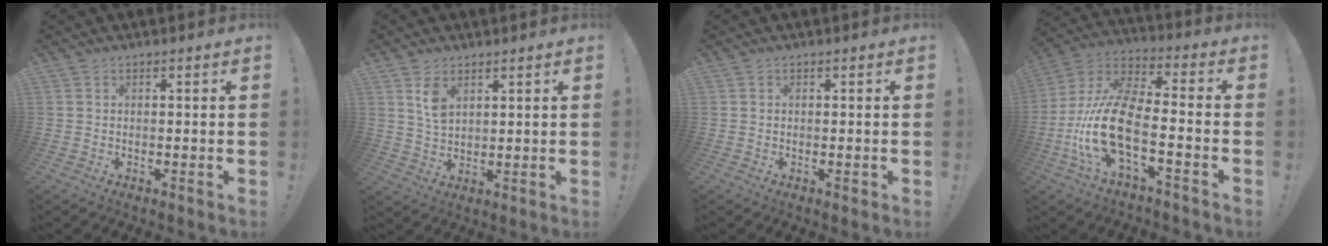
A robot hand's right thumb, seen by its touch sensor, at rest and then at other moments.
{"total": 5.6, "force": [2.9, 3.3, 3.5], "torque": [-0.052, -0.015, 0.052]}
{"total": 0.7, "force": [0.1, 0.6, 0.3], "torque": [0.003, -0.001, 0.000]}
{"total": 17.5, "force": [-5.7, 7.2, 14.9], "torque": [-0.321, 0.016, -0.099]}